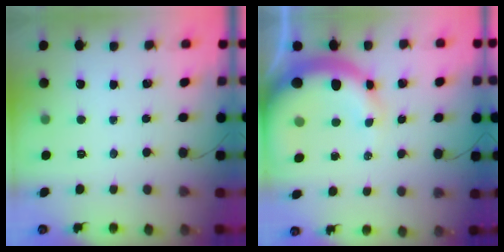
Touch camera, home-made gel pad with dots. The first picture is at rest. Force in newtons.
{"total": 14.1, "press": 13.8, "slide": 3.1}